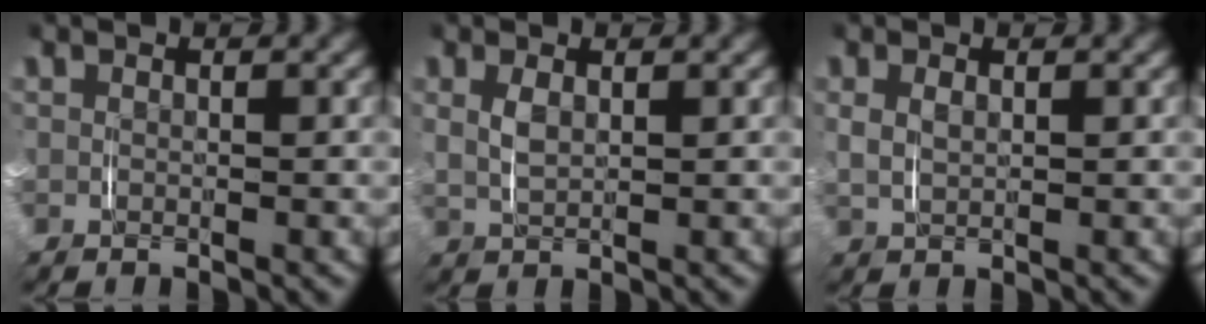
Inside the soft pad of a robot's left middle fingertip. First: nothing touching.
{"total": 1.1, "force": [0.4, 0.0, 1.1], "torque": [-0.023, -0.002, 0.014]}
{"total": 0.9, "force": [0.4, 0.2, 0.8], "torque": [-0.017, -0.002, 0.015]}